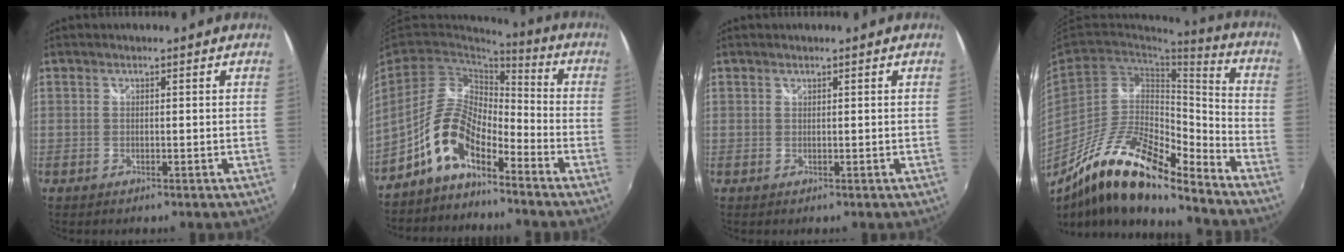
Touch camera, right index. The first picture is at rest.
{"total": 10.3, "force": [-6.6, 4.4, 6.6], "torque": [-0.140, 0.015, -0.131]}
{"total": 0.0}
{"total": 19.1, "force": [-14.0, 4.8, 12.1], "torque": [-0.215, -0.014, -0.259]}